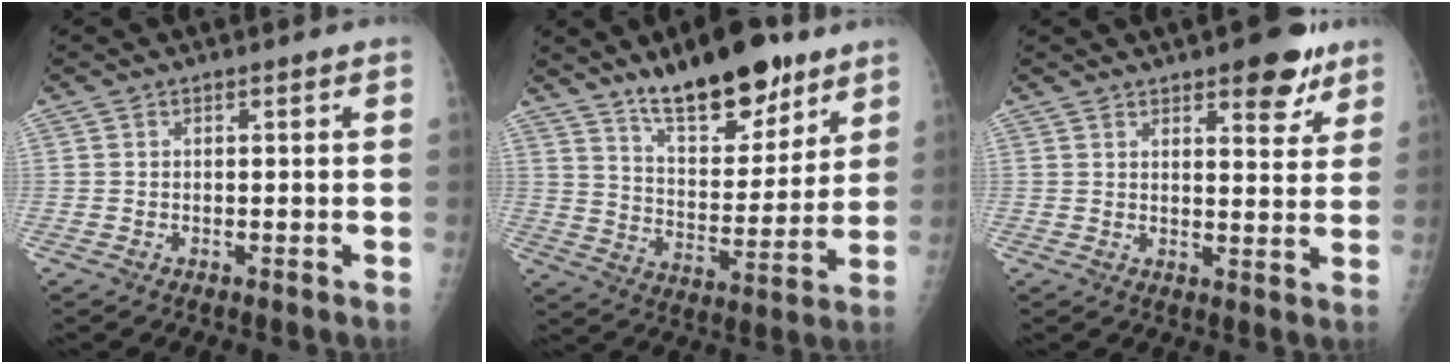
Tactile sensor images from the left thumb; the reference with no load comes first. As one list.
[{"total": 17.2, "force": [12.4, 6.5, 10.0], "torque": [-0.109, -0.077, 0.205]}, {"total": 8.5, "force": [5.5, 3.2, 5.6], "torque": [-0.045, -0.027, 0.071]}]